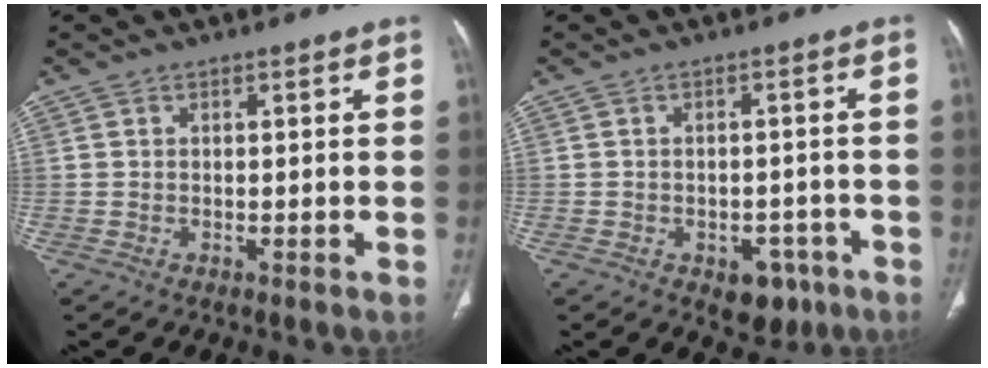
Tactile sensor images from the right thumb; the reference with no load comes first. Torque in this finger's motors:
{"motor_torque": [1.85, 0.38, 0.50, -0.33, 0.03]}